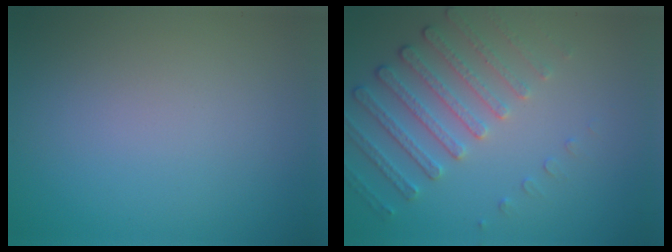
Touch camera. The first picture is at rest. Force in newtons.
{"total": 4.5, "press": 3.4, "slide": 2.9}